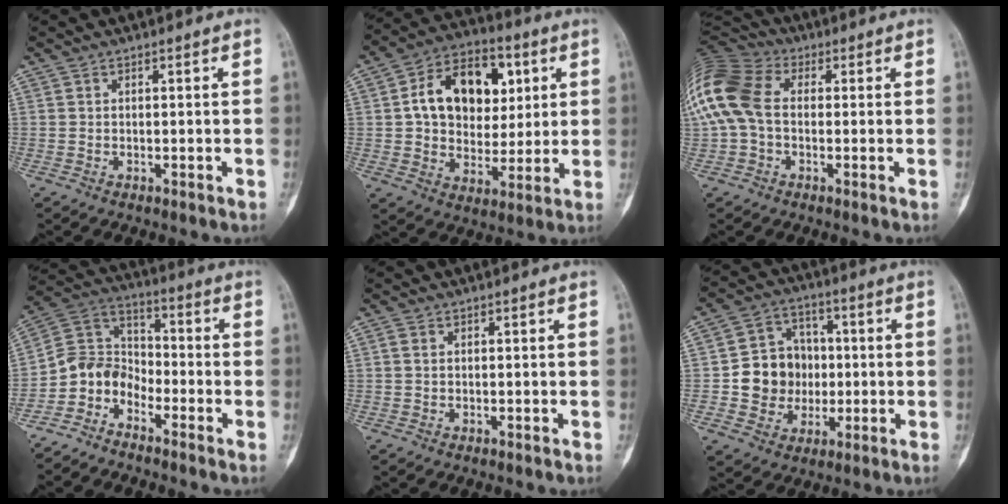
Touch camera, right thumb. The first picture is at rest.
{"total": 17.1, "force": [4.1, 11.9, 11.5], "torque": [-0.139, 0.007, 0.065]}
{"total": 16.0, "force": [0.9, 11.1, 11.4], "torque": [-0.269, 0.033, 0.009]}
{"total": 8.0, "force": [-5.1, 5.6, 2.7], "torque": [-0.034, 0.073, -0.117]}
{"total": 1.0, "force": [0.2, 0.7, 0.7], "torque": [-0.017, 0.002, 0.005]}
{"total": 11.8, "force": [-0.7, 10.7, 5.1], "torque": [-0.037, 0.022, -0.010]}